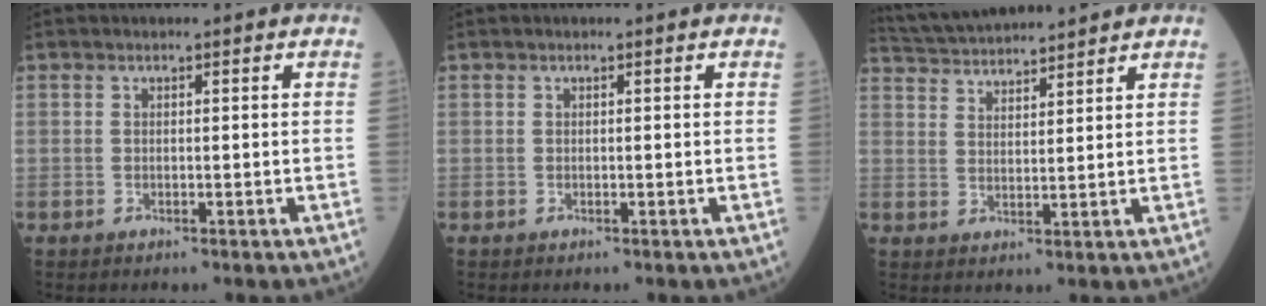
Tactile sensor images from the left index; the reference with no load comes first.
{"total": 0.0}
{"total": 10.5, "force": [10.1, 0.5, 2.8], "torque": [-0.066, 0.028, 0.169]}